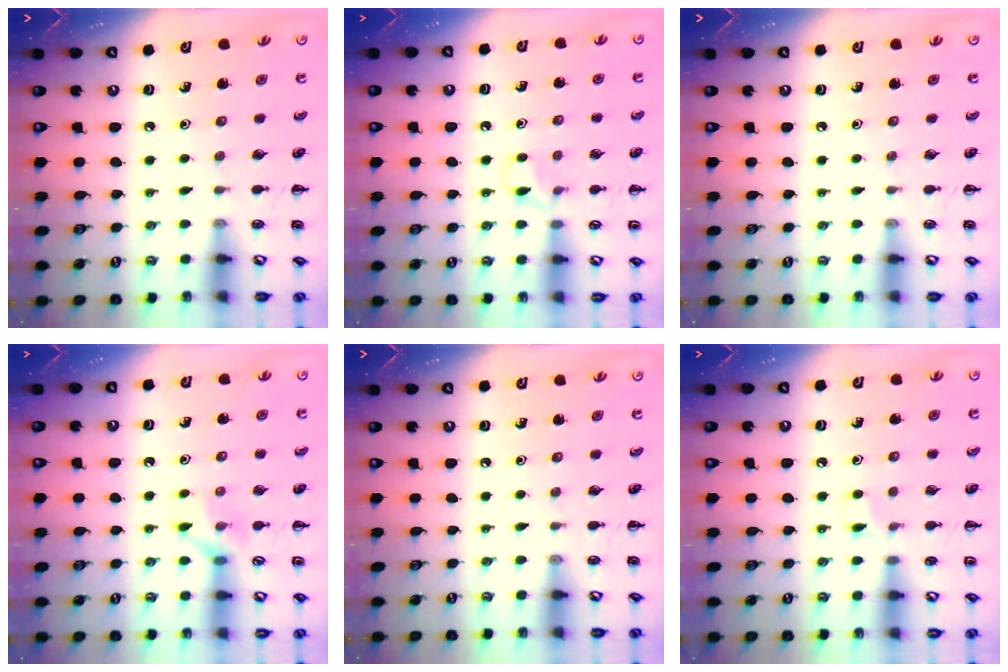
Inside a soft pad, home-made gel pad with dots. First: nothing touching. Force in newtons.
{"total": 5.3, "press": 5.1, "slide": 1.4}
{"total": 0.0}
{"total": 7.4, "press": 7.4, "slide": 0.5}
{"total": 0.0}
{"total": 5.4, "press": 5.1, "slide": 1.6}